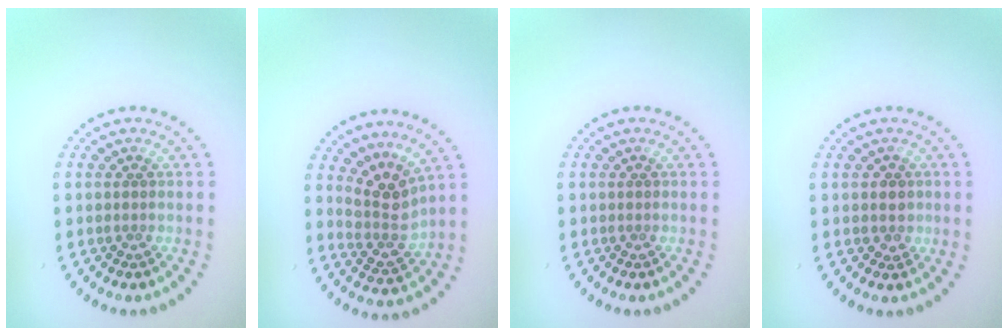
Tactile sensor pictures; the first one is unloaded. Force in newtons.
{"total": 3.0, "press": 2.2, "slide": 2.1}
{"total": 0.0}
{"total": 1.1, "press": 0.9, "slide": 0.6}